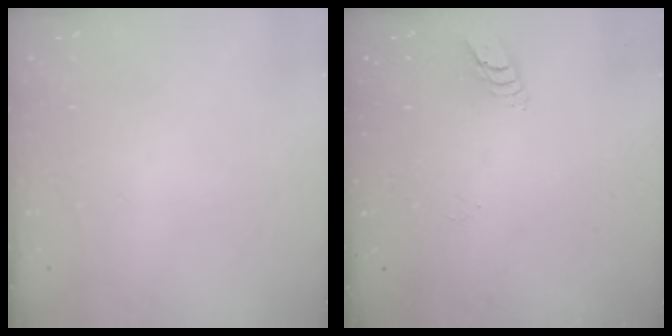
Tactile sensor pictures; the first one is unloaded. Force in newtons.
{"total": 3.9, "press": 3.9, "slide": 0.3}